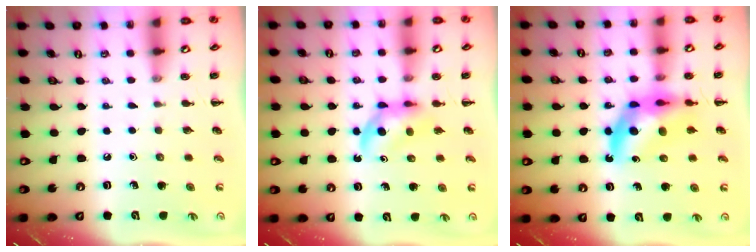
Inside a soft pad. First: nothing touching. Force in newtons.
{"total": 4.5, "press": 4.4, "slide": 1.2}
{"total": 11.3, "press": 10.7, "slide": 3.6}